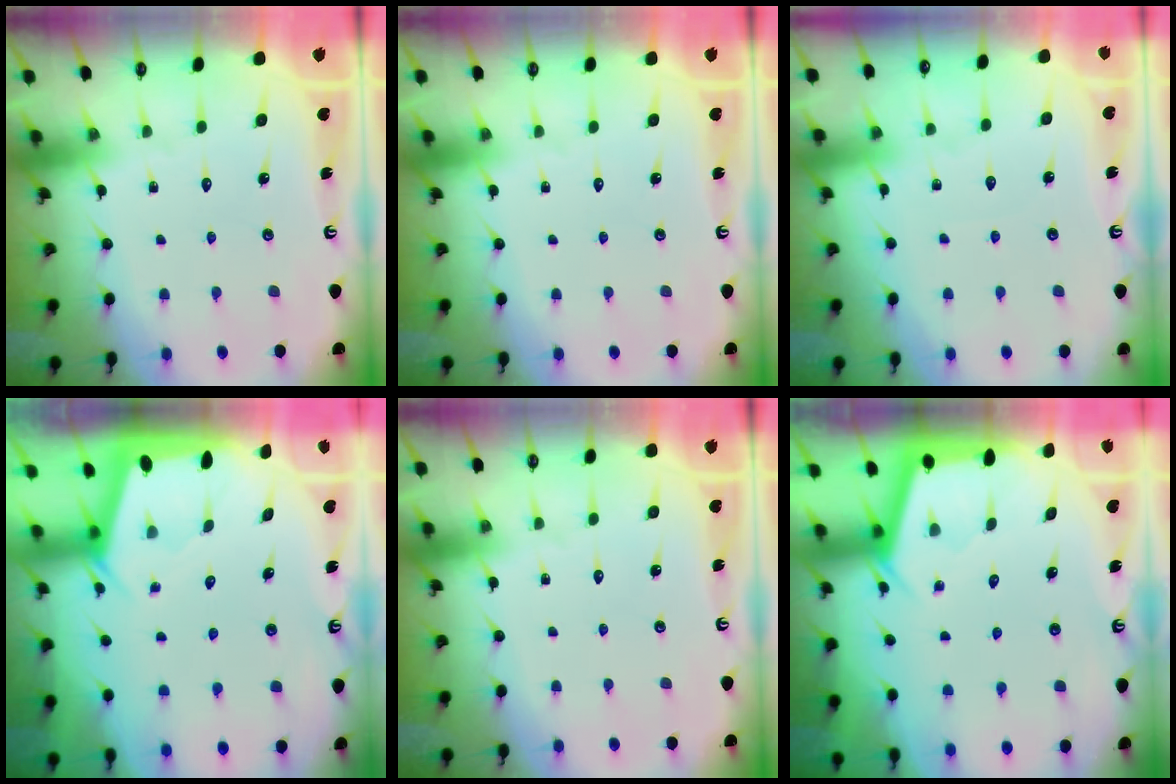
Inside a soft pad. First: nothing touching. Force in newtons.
{"total": 0.0}
{"total": 2.6, "press": 2.6, "slide": 0.4}
{"total": 2.0, "press": 1.9, "slide": 0.3}
{"total": 0.0}
{"total": 2.9, "press": 2.9, "slide": 0.3}